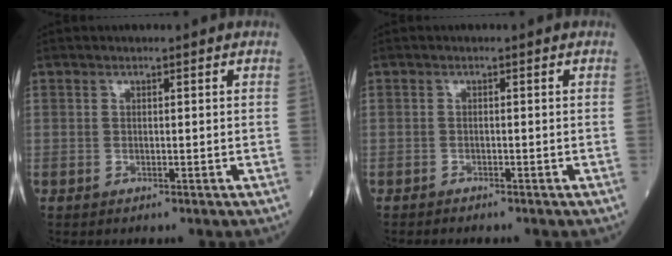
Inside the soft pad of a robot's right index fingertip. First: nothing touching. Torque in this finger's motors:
{"motor_torque": [-0.02, -0.25, 0.01, -0.01]}